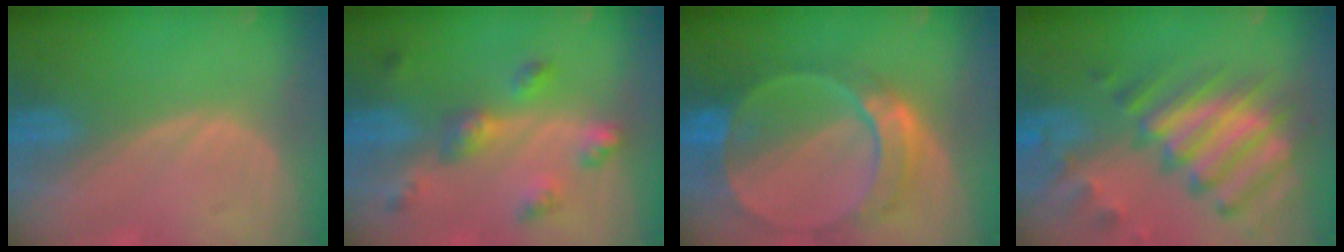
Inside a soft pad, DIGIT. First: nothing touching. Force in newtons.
{"total": 6.0, "press": 5.8, "slide": 1.5}
{"total": 9.7, "press": 8.4, "slide": 4.8}
{"total": 12.4, "press": 10.7, "slide": 6.2}